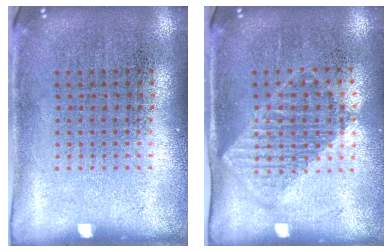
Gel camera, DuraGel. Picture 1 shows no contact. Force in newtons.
{"total": 1.2, "press": 1.1, "slide": 0.5}